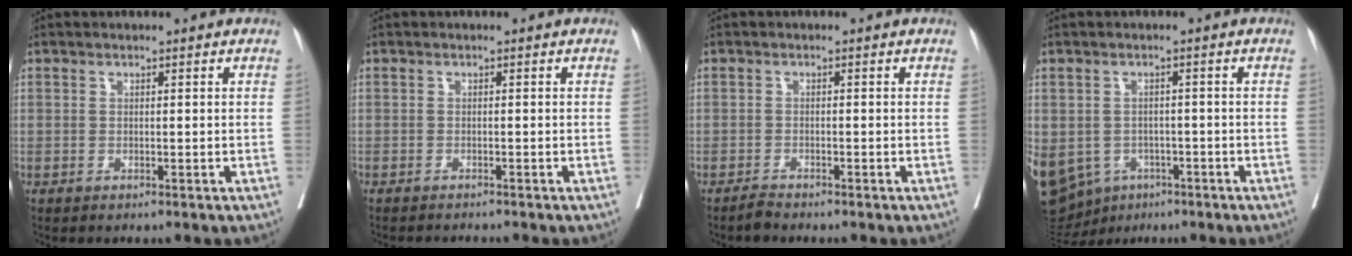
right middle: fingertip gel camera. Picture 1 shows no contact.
{"total": 2.1, "force": [-2.0, 0.0, 0.4], "torque": [-0.005, -0.005, -0.029]}
{"total": 1.2, "force": [-1.2, 0.0, 0.2], "torque": [-0.006, -0.004, -0.021]}
{"total": 25.1, "force": [-10.5, 20.0, 10.8], "torque": [-0.376, -0.018, -0.146]}